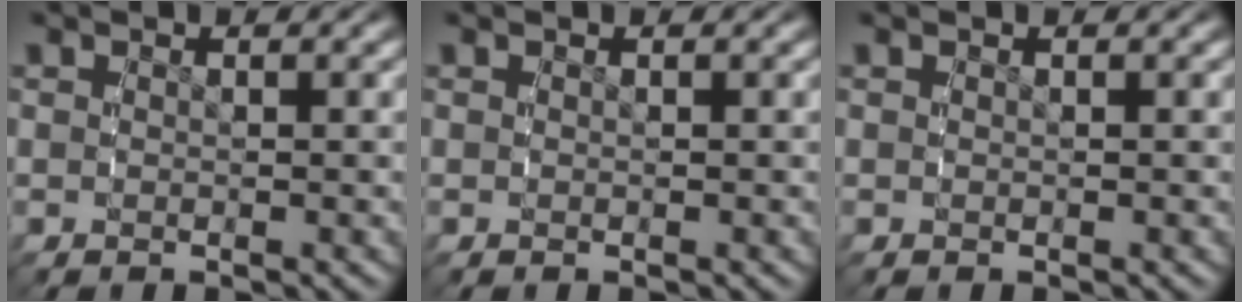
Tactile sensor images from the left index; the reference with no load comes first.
{"total": 0.0}
{"total": 0.0}